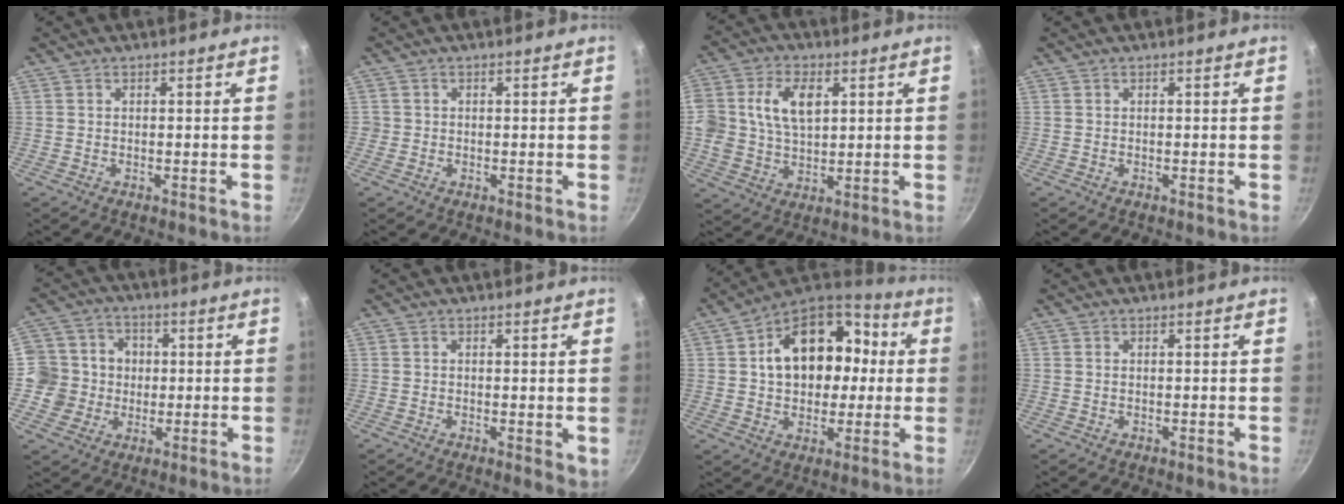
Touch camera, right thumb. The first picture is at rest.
{"total": 1.2, "force": [-0.2, 1.1, 0.1], "torque": [0.006, 0.005, -0.004]}
{"total": 11.3, "force": [2.8, 7.2, 8.1], "torque": [-0.144, 0.000, 0.058]}
{"total": 0.0}
{"total": 11.3, "force": [-0.3, 11.0, 2.7], "torque": [-0.014, 0.024, -0.004]}
{"total": 2.6, "force": [0.0, 0.9, 2.4], "torque": [-0.034, -0.010, 0.000]}
{"total": 19.2, "force": [2.4, 13.1, 13.9], "torque": [-0.160, 0.031, 0.032]}
{"total": 0.0}